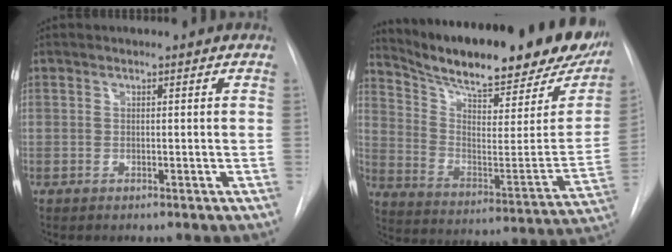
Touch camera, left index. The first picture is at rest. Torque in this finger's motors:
{"motor_torque": [0.43, -0.38, 0.81, 0.08]}